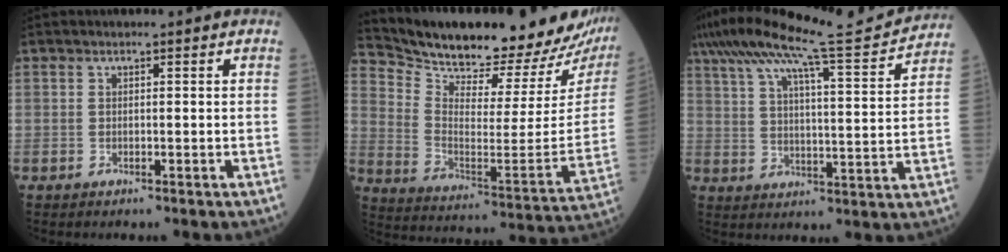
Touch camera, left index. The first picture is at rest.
{"total": 25.6, "force": [23.9, 3.7, 8.2], "torque": [-0.151, -0.094, 0.332]}
{"total": 18.9, "force": [16.8, -0.6, 8.6], "torque": [-0.159, -0.004, 0.248]}